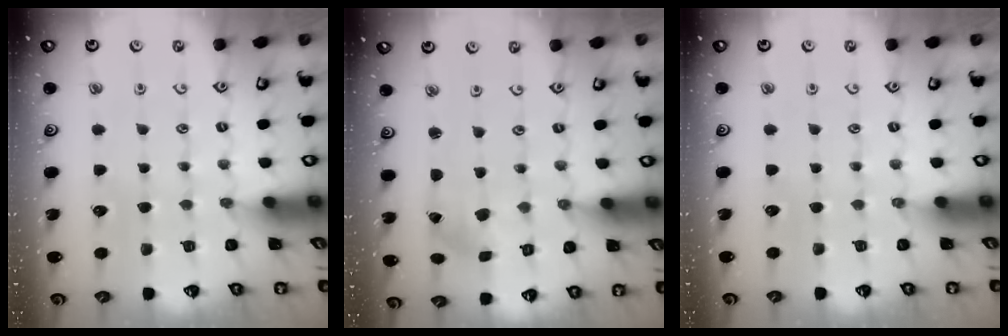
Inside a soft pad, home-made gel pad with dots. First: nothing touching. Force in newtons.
{"total": 2.7, "press": 2.3, "slide": 1.3}
{"total": 0.0}